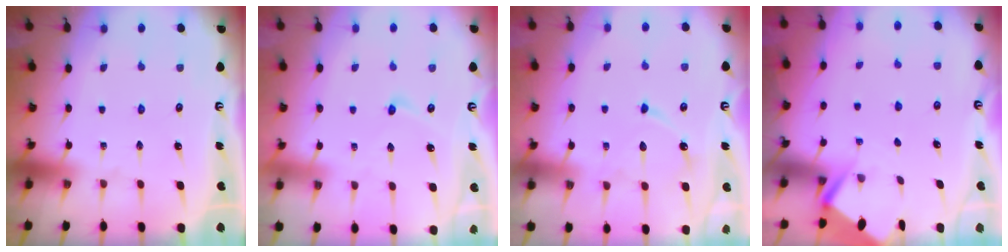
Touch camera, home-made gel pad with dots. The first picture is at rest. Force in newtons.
{"total": 3.8, "press": 3.7, "slide": 0.6}
{"total": 9.9, "press": 9.9, "slide": 0.9}
{"total": 3.0, "press": 2.9, "slide": 0.4}